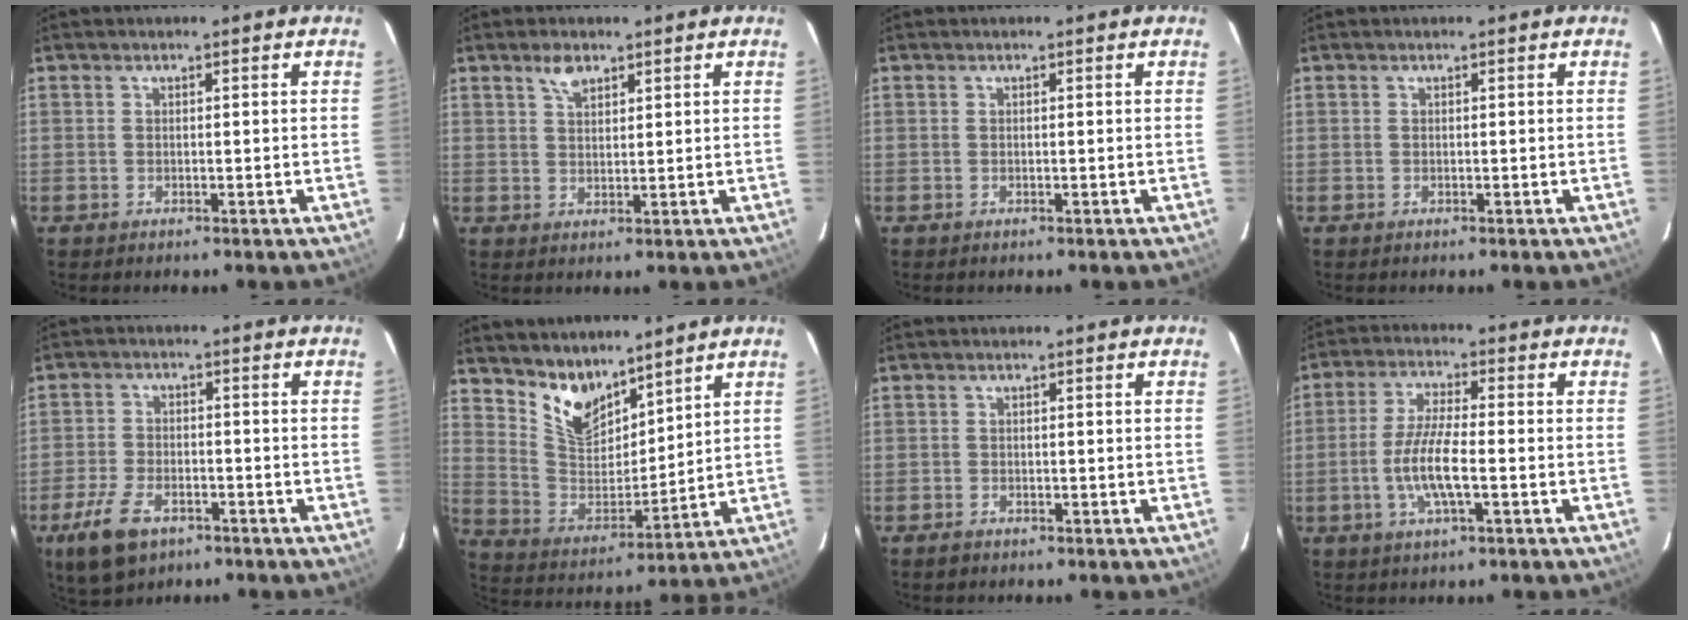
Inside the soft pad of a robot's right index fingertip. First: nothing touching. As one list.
[{"total": 3.3, "force": [2.2, 1.6, 1.8], "torque": [-0.031, 0.007, 0.042]}, {"total": 0.0}, {"total": 0.0}, {"total": 9.6, "force": [-5.6, 5.1, 5.9], "torque": [-0.144, -0.010, -0.101]}, {"total": 10.8, "force": [8.5, 5.2, 4.3], "torque": [-0.089, 0.001, 0.172]}, {"total": 1.3, "force": [-1.0, 0.7, 0.4], "torque": [-0.008, 0.001, -0.016]}, {"total": 8.6, "force": [-2.3, 1.6, 8.2], "torque": [-0.164, -0.002, -0.046]}]